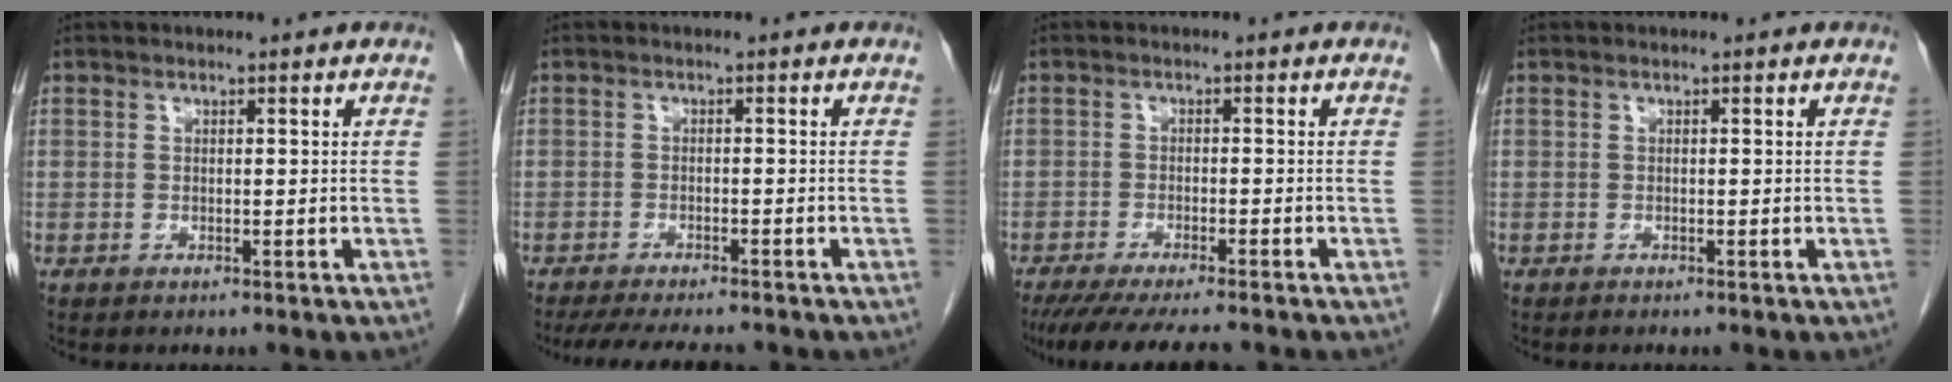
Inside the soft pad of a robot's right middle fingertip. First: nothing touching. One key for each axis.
{"total": 9.7, "fx": -8.4, "fy": 1.6, "fz": 4.4, "tx": -0.067, "ty": -0.015, "tz": -0.119}
{"total": 11.2, "fx": -9.6, "fy": 0.7, "fz": 5.7, "tx": -0.077, "ty": -0.027, "tz": -0.142}
{"total": 0.0}